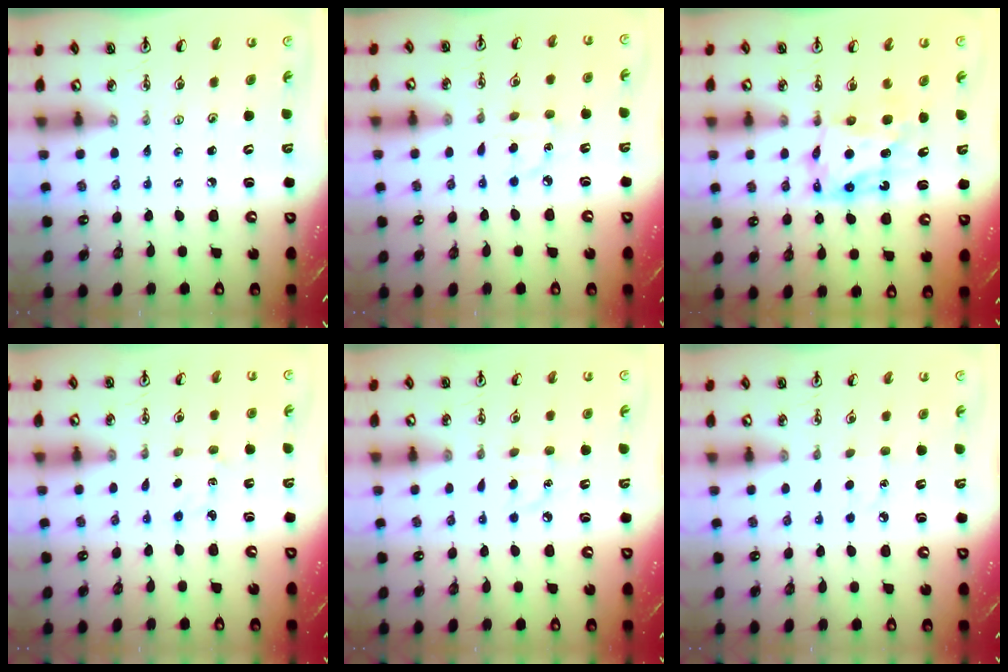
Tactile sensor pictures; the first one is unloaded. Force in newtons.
{"total": 7.3, "press": 7.3, "slide": 0.7}
{"total": 7.2, "press": 7.2, "slide": 0.6}
{"total": 2.1, "press": 2.0, "slide": 0.6}
{"total": 7.1, "press": 7.0, "slide": 0.7}
{"total": 4.5, "press": 4.5, "slide": 0.5}